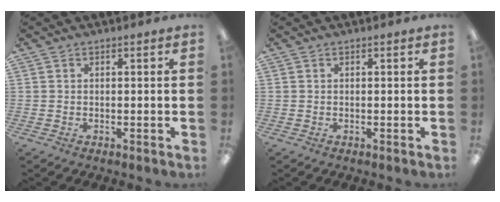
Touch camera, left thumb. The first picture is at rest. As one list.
[{"total": 0.0}]